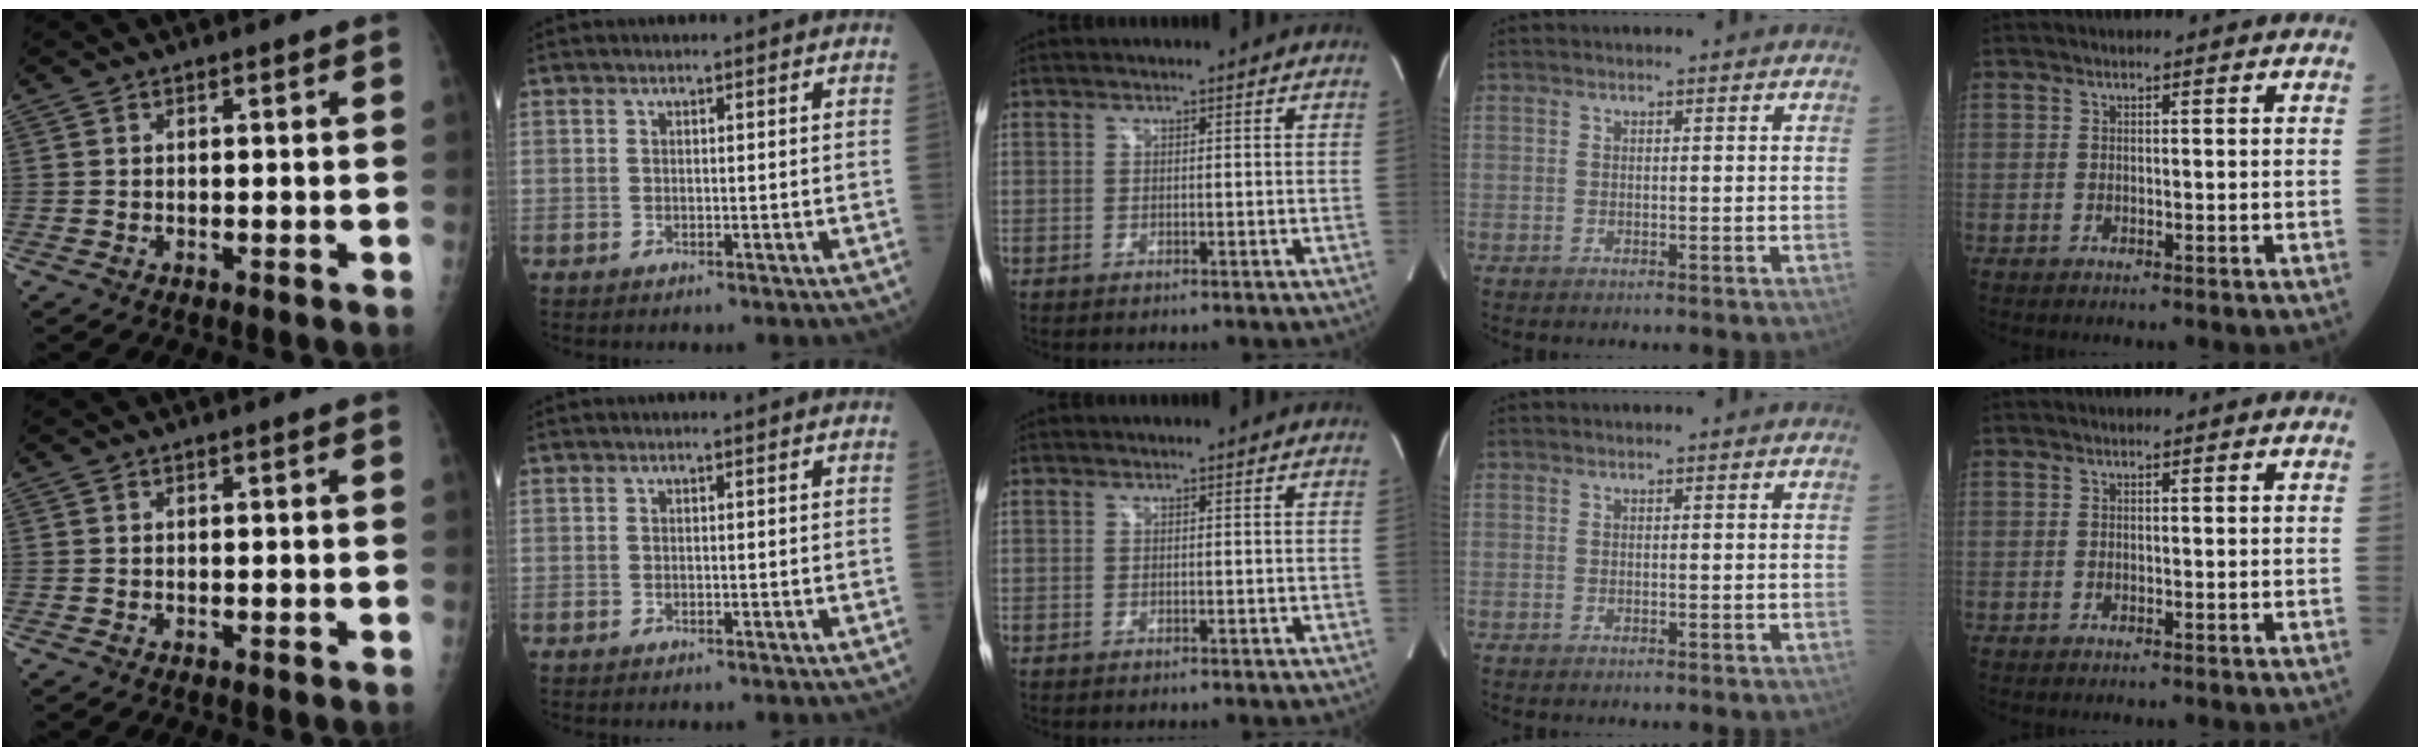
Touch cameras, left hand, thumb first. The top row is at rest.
{}